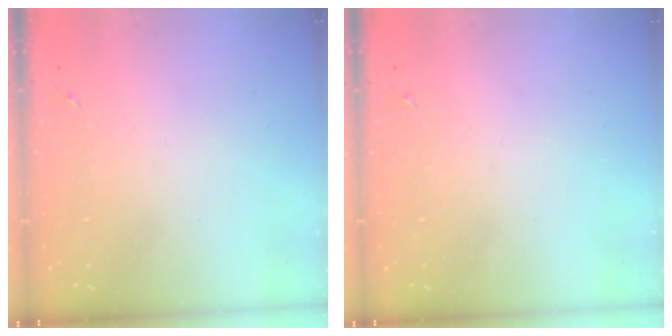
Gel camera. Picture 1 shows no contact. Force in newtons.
{"total": 0.0}